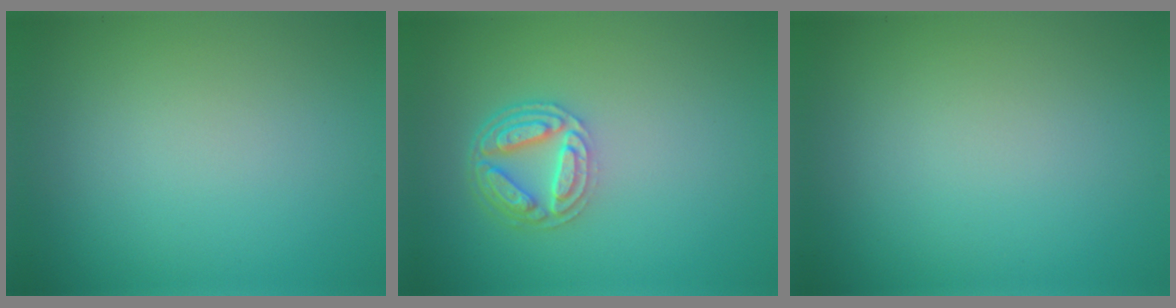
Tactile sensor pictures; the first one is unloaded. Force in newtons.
{"total": 4.5, "press": 3.5, "slide": 2.8}
{"total": 0.0}